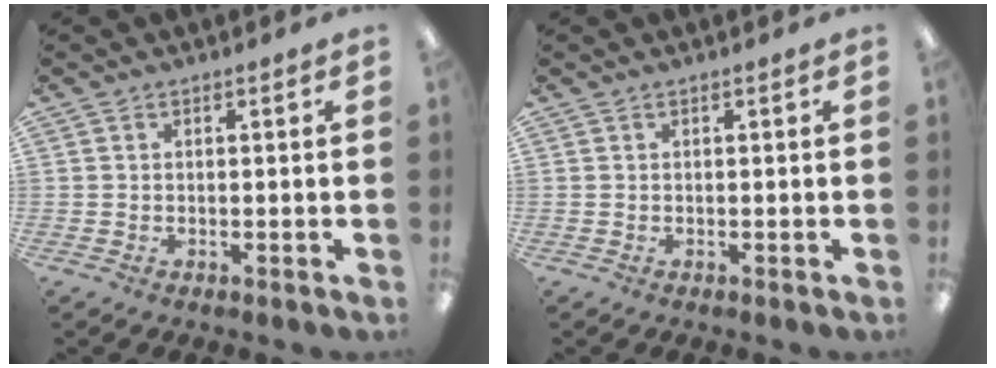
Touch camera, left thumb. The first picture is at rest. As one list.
[{"total": 0.0}]